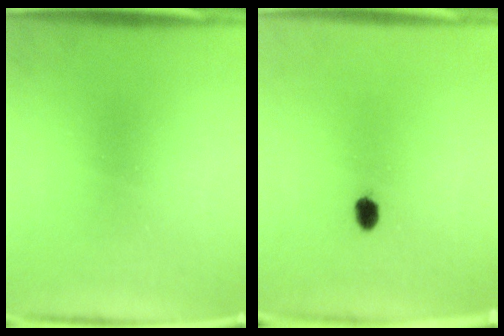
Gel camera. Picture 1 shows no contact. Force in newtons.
{"total": 2.1}